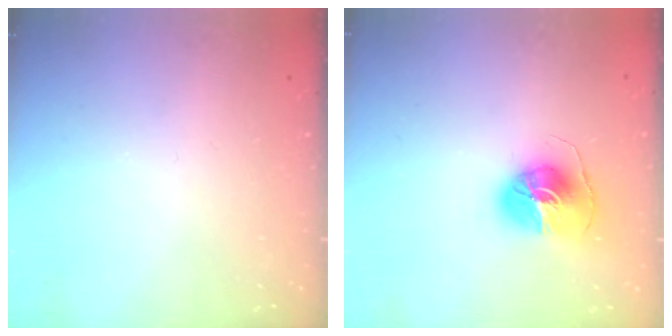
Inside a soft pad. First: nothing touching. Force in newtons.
{"total": 9.1, "press": 9.1, "slide": 0.5}